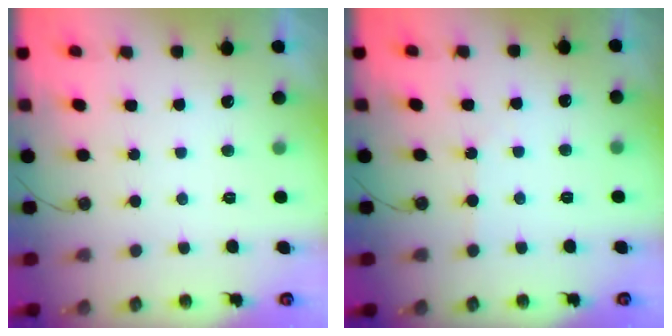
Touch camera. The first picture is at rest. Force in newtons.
{"total": 1.6, "press": 1.5, "slide": 0.3}